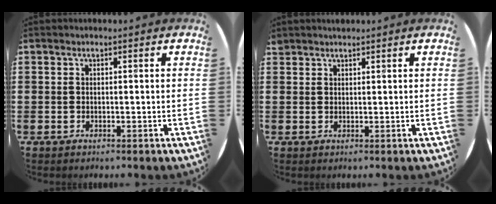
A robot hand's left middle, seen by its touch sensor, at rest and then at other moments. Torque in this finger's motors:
{"motor_torque": [0.12, -0.10, -0.05, -0.01]}